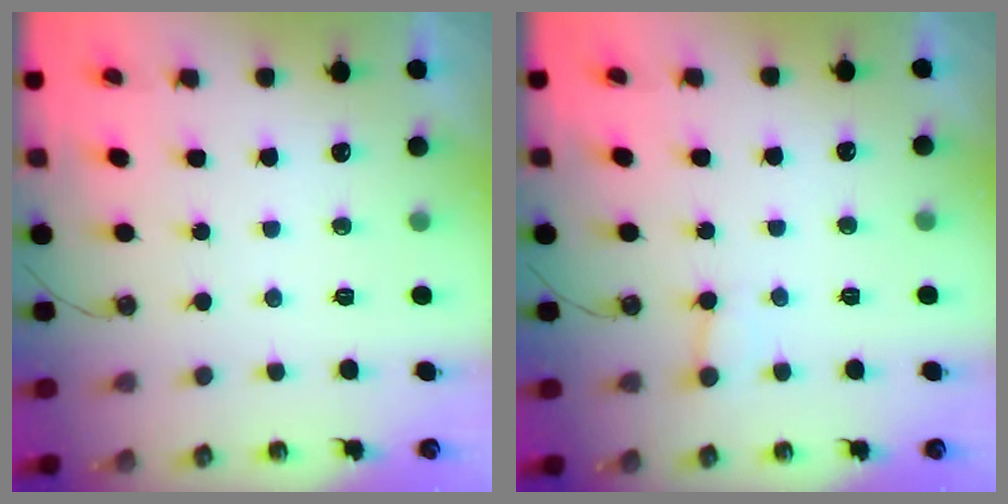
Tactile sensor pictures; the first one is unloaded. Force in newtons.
{"total": 4.9, "press": 4.9, "slide": 0.3}